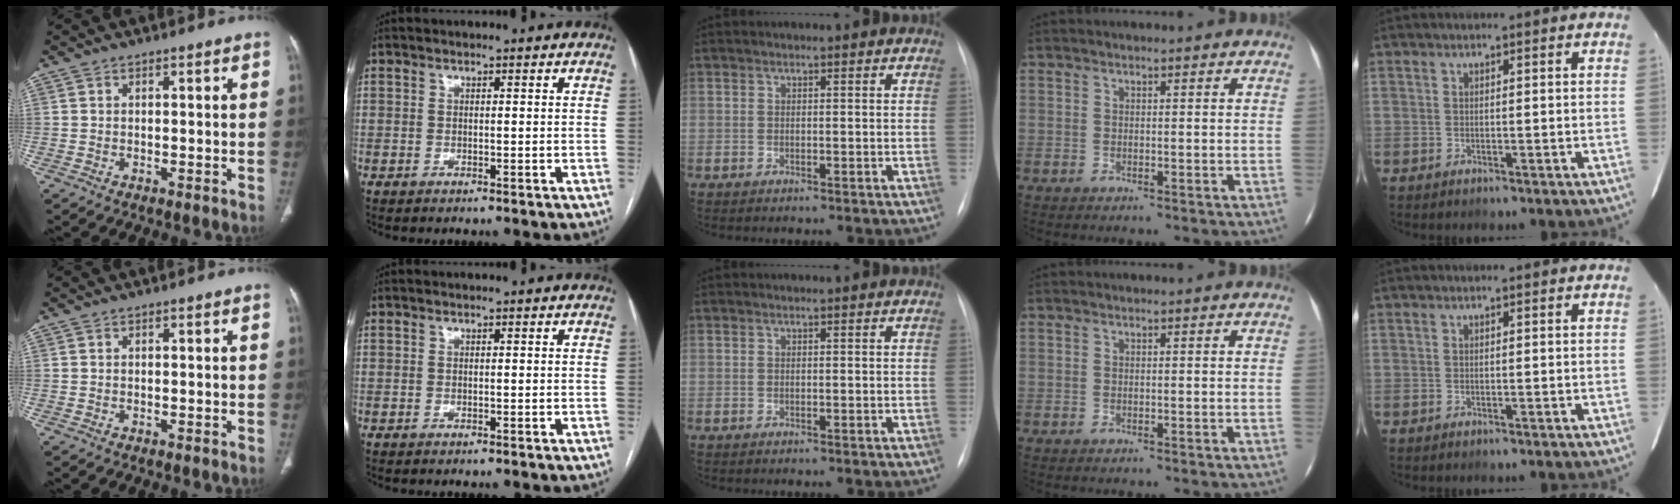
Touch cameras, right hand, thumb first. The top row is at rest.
{}